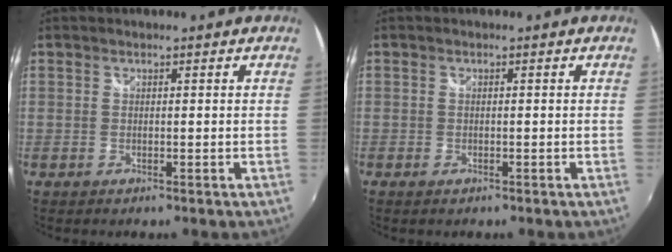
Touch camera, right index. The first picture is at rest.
{"total": 1.0, "force": [-0.7, 0.5, 0.4], "torque": [-0.009, -0.004, -0.014]}